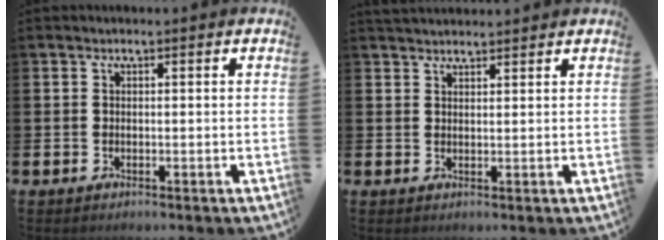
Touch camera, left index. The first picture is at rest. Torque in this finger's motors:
{"motor_torque": [-0.19, -0.47, 0.15, 0.08]}